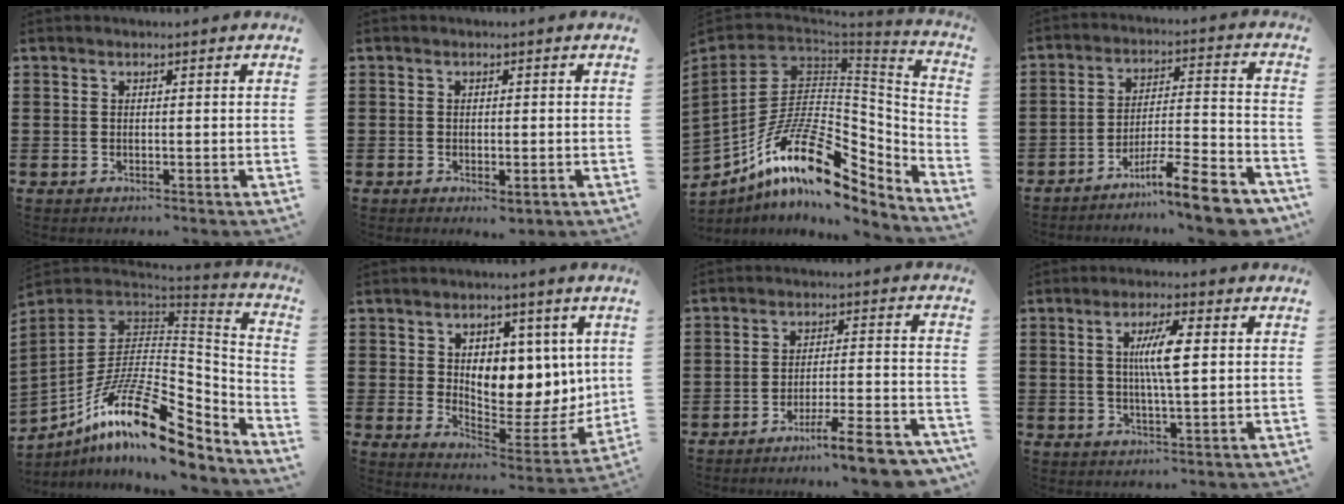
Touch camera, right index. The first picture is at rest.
{"total": 0.8, "force": [-0.4, 0.4, 0.5], "torque": [-0.010, -0.002, -0.008]}
{"total": 19.1, "force": [-8.7, 9.1, 14.4], "torque": [-0.281, 0.018, -0.157]}
{"total": 11.3, "force": [-9.0, 1.3, 6.7], "torque": [-0.092, 0.027, -0.167]}
{"total": 19.3, "force": [-10.9, 6.9, 14.5], "torque": [-0.274, 0.024, -0.198]}
{"total": 6.8, "force": [3.1, 4.6, 3.9], "torque": [-0.061, -0.034, 0.050]}
{"total": 9.1, "force": [-7.5, 0.2, 5.2], "torque": [-0.072, 0.010, -0.136]}
{"total": 6.1, "force": [1.0, 0.9, 5.9], "torque": [-0.114, 0.003, 0.013]}